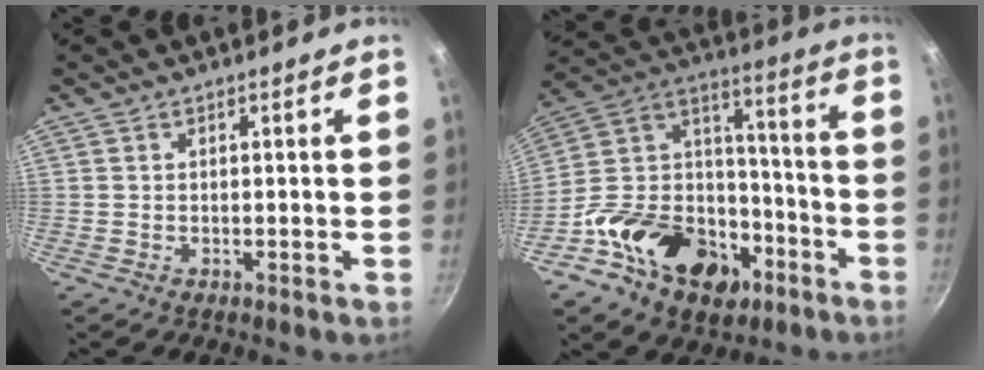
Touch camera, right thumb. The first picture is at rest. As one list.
[{"total": 25.0, "force": [-12.0, 17.0, 13.9], "torque": [-0.205, 0.083, -0.191]}]